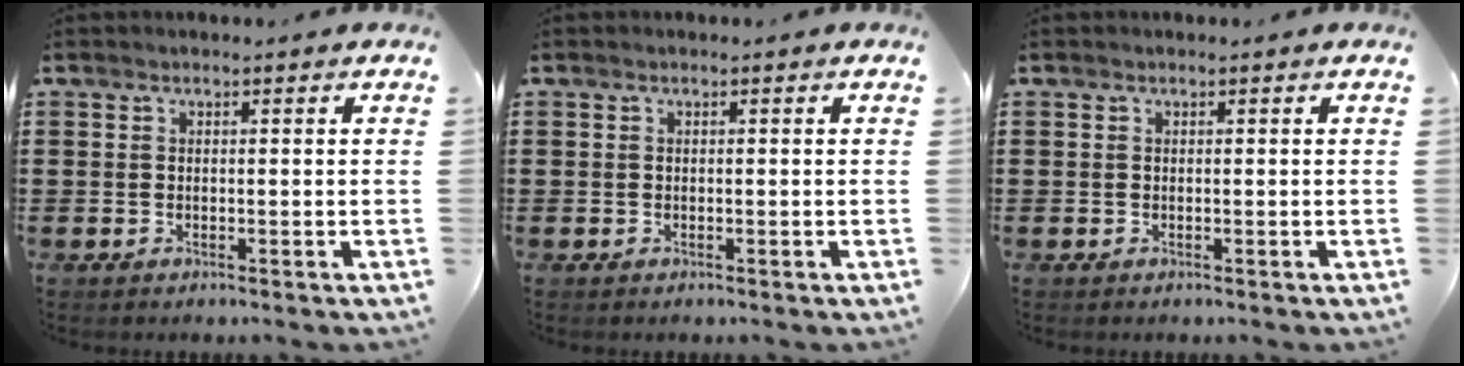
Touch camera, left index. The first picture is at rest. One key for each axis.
{"total": 0.0}
{"total": 0.0}